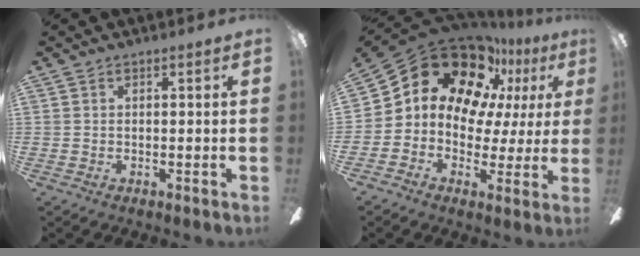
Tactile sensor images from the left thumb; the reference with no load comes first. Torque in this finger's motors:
{"motor_torque": [1.40, 3.61, 0.20, 0.03, 0.10]}